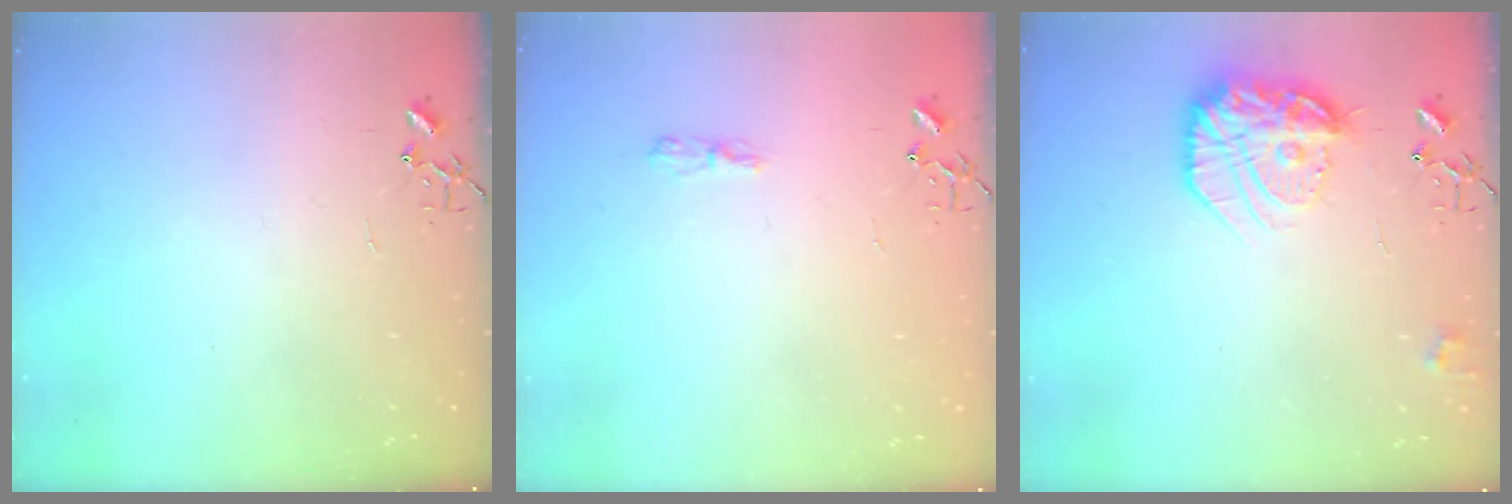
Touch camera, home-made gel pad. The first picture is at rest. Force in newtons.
{"total": 3.4, "press": 3.4, "slide": 0.6}
{"total": 18.4, "press": 18.4, "slide": 1.1}